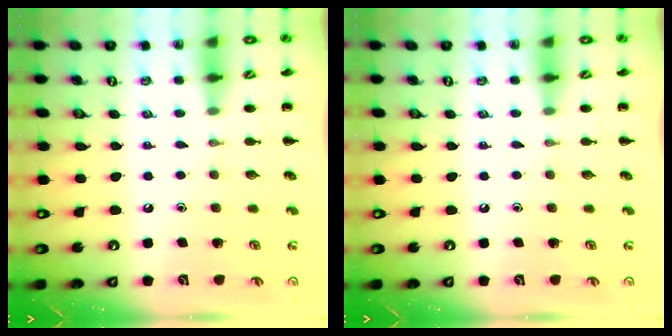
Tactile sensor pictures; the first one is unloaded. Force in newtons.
{"total": 0.0}